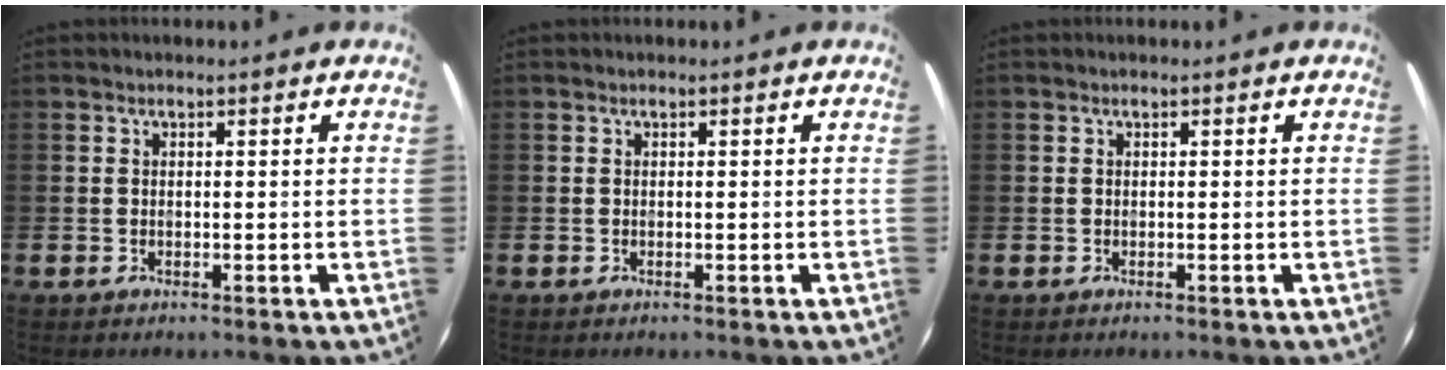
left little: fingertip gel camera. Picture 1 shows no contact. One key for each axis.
{"total": 0.0}
{"total": 0.0}